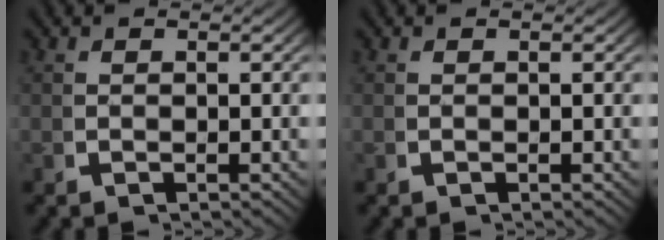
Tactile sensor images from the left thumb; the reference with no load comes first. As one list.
[{"total": 0.0}]